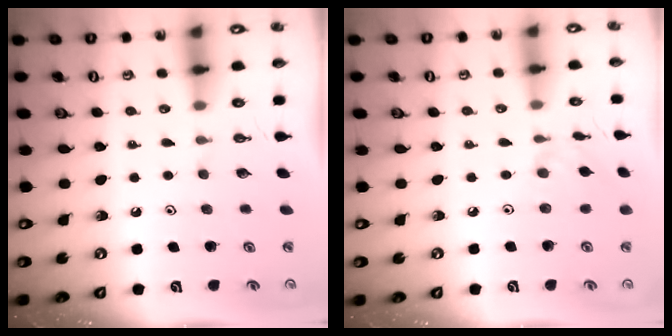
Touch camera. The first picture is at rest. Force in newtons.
{"total": 2.0, "press": 2.0, "slide": 0.4}